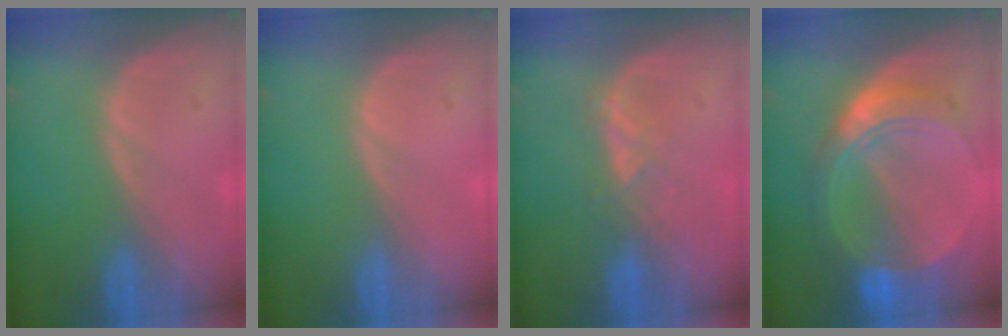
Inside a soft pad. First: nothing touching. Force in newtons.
{"total": 0.0}
{"total": 2.9, "press": 2.8, "slide": 0.7}
{"total": 8.8, "press": 8.8, "slide": 0.6}